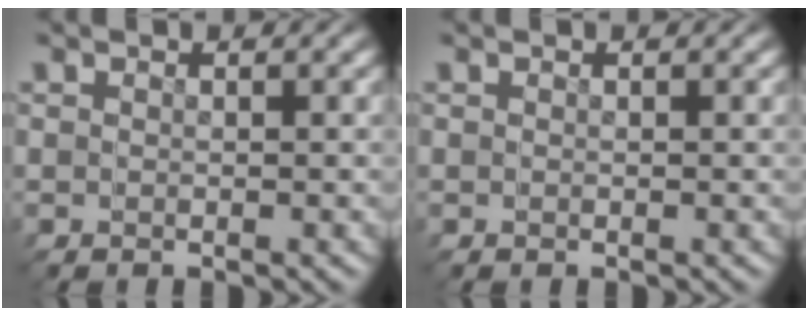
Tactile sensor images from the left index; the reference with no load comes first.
{"total": 0.0}